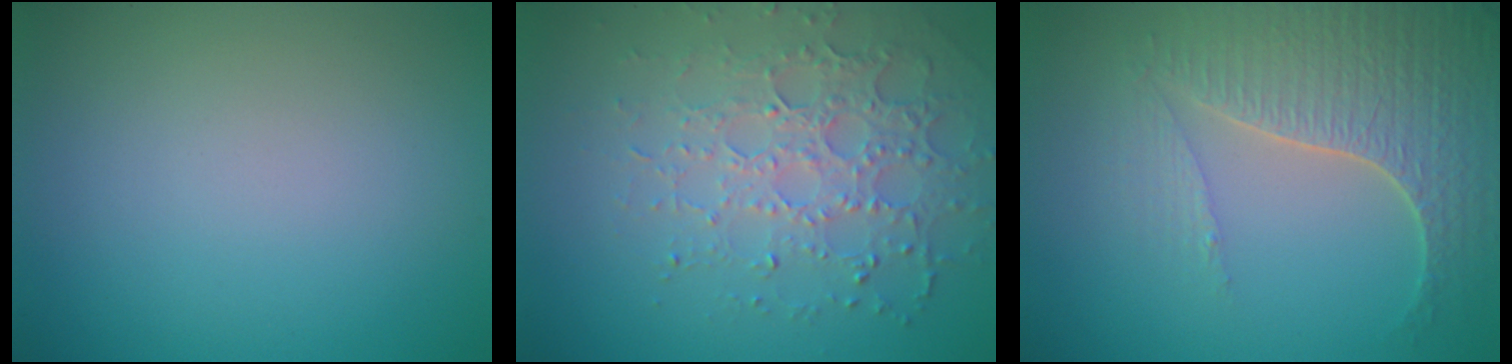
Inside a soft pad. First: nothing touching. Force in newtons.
{"total": 4.6, "press": 4.0, "slide": 2.2}
{"total": 5.1, "press": 4.4, "slide": 2.6}